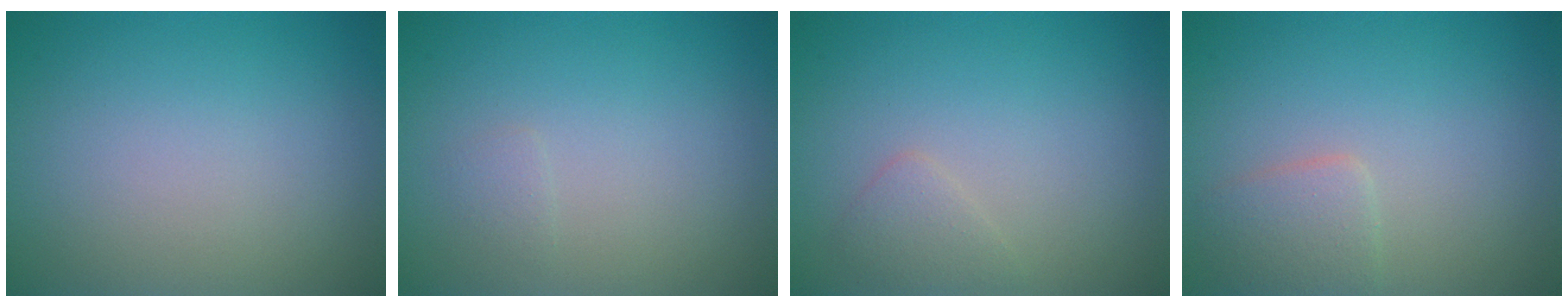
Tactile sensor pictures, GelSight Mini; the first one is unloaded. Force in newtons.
{"total": 0.6, "press": 0.6, "slide": 0.1}
{"total": 1.2, "press": 1.2, "slide": 0.1}
{"total": 2.1, "press": 2.1, "slide": 0.1}